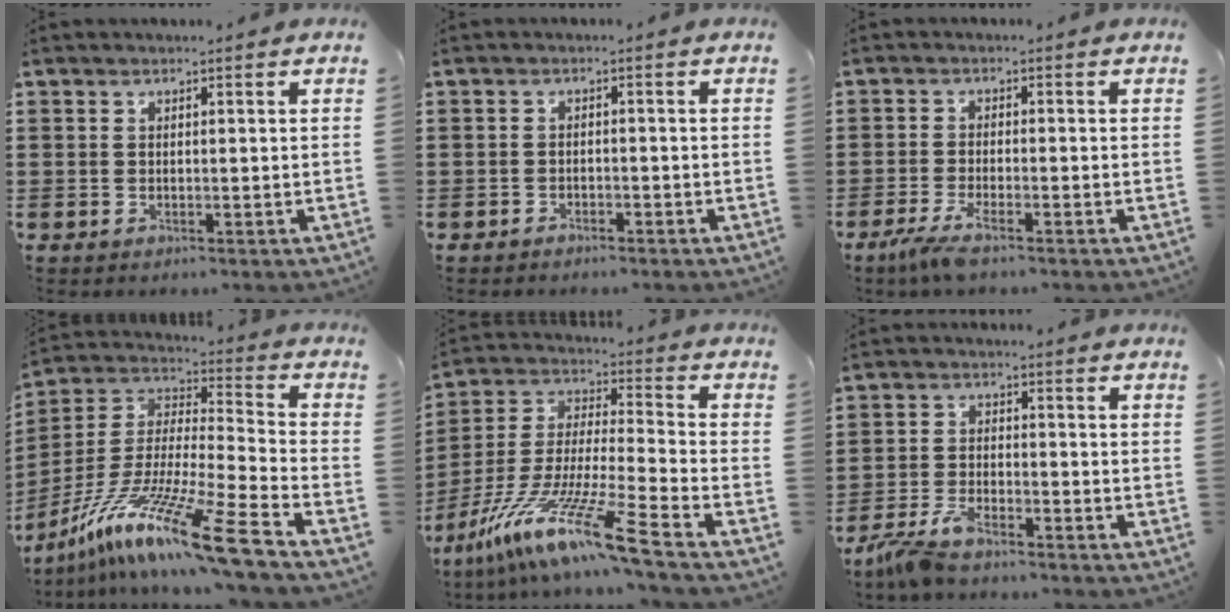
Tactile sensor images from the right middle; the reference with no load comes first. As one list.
[{"total": 1.4, "force": [-1.3, 0.4, 0.1], "torque": [-0.005, 0.002, -0.030]}, {"total": 3.5, "force": [-2.4, 0.1, 2.5], "torque": [-0.062, -0.013, -0.049]}, {"total": 15.9, "force": [-11.3, -0.5, 11.1], "torque": [-0.230, -0.001, -0.217]}, {"total": 14.7, "force": [-10.8, -0.4, 10.0], "torque": [-0.210, -0.005, -0.209]}, {"total": 4.9, "force": [-4.2, 1.0, 2.3], "torque": [-0.066, -0.003, -0.087]}]